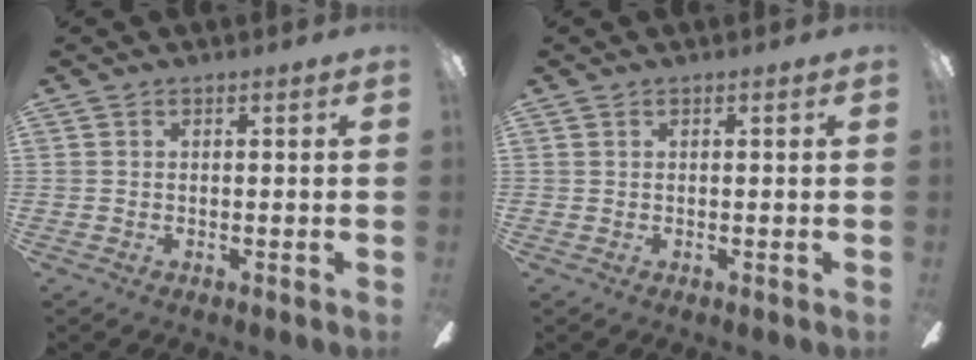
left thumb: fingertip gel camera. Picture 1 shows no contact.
{"total": 0.0}